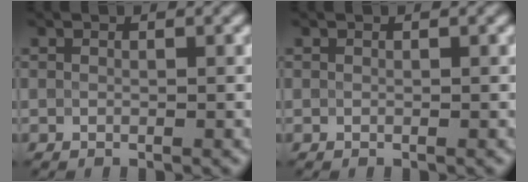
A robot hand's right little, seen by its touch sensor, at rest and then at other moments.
{"total": 0.0}